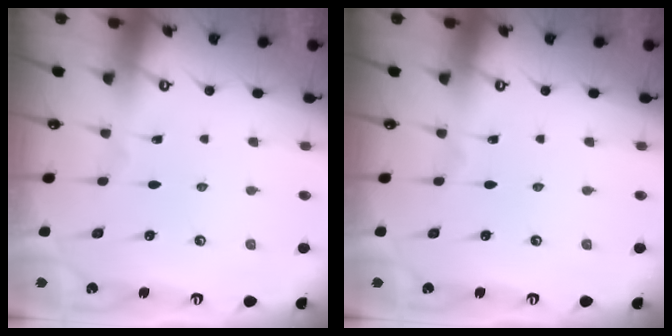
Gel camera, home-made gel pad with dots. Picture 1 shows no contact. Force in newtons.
{"total": 0.0}